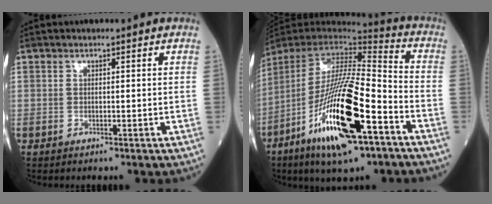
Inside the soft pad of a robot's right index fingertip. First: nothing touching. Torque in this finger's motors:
{"motor_torque": [2.08, -0.06, 1.05, 0.21]}